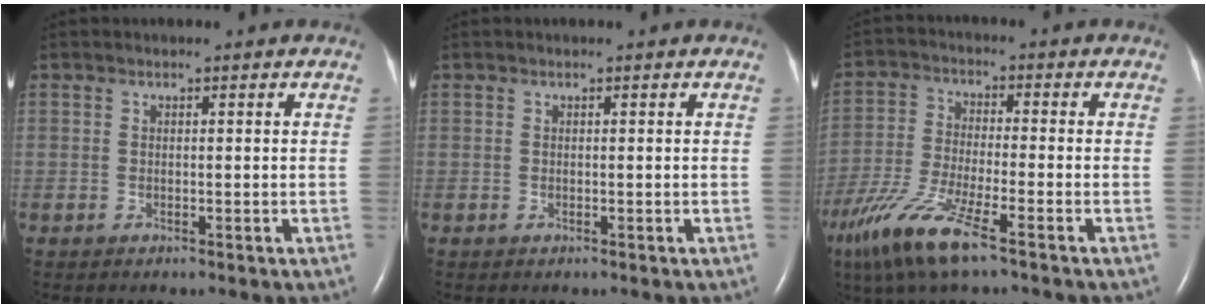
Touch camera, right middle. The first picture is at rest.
{"total": 0.0}
{"total": 10.8, "force": [-6.8, 1.1, 8.3], "torque": [-0.185, -0.031, -0.130]}